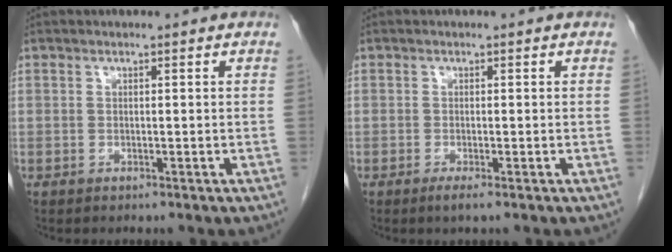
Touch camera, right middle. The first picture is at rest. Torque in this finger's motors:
{"motor_torque": [0.32, -0.24, 0.04, 0.01]}